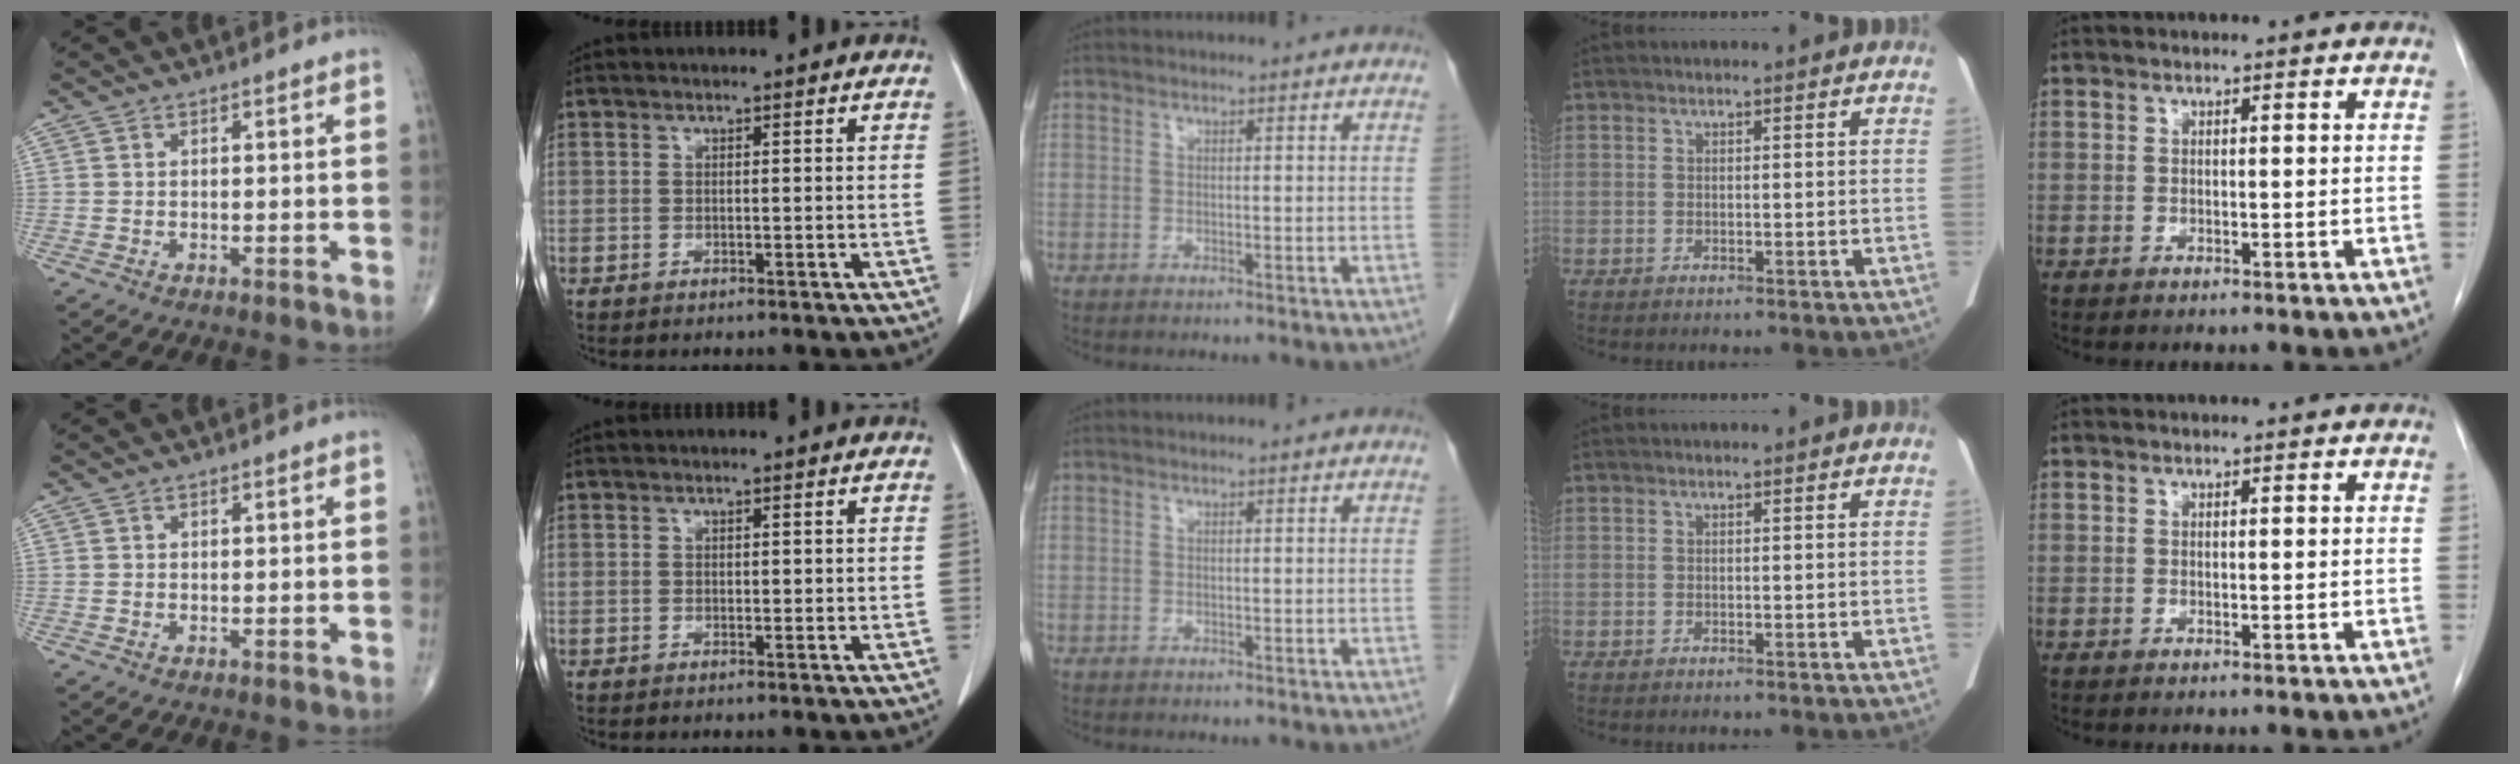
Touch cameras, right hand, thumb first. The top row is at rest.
{"index": {"total": 0.7, "force": [0.2, 0.4, 0.5], "torque": [-0.004, 0.001, 0.003]}}